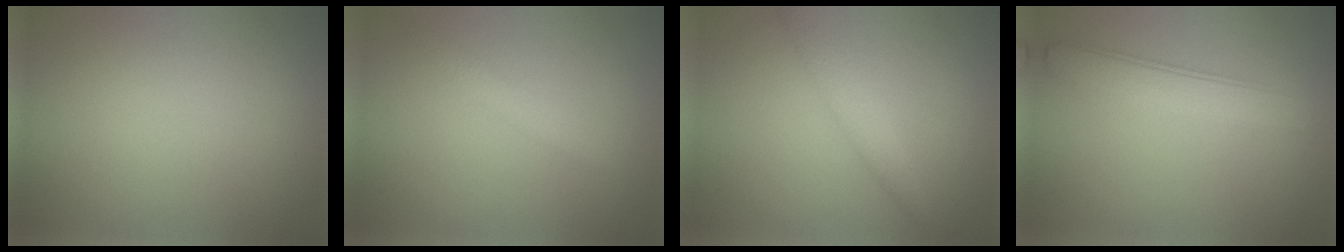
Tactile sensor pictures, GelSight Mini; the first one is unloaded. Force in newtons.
{"total": 1.4, "press": 1.4, "slide": 0.1}
{"total": 1.6, "press": 1.6, "slide": 0.1}
{"total": 3.6, "press": 3.6, "slide": 0.1}